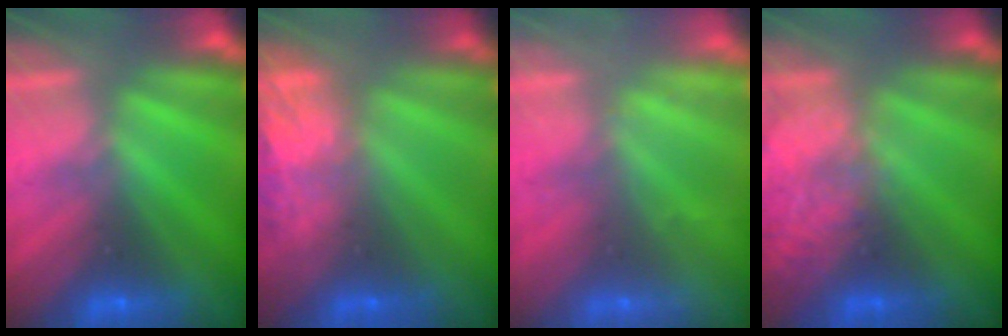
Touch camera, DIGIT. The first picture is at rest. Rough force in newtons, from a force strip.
{"total": 7.3}
{"total": 2.3}
{"total": 2.1}